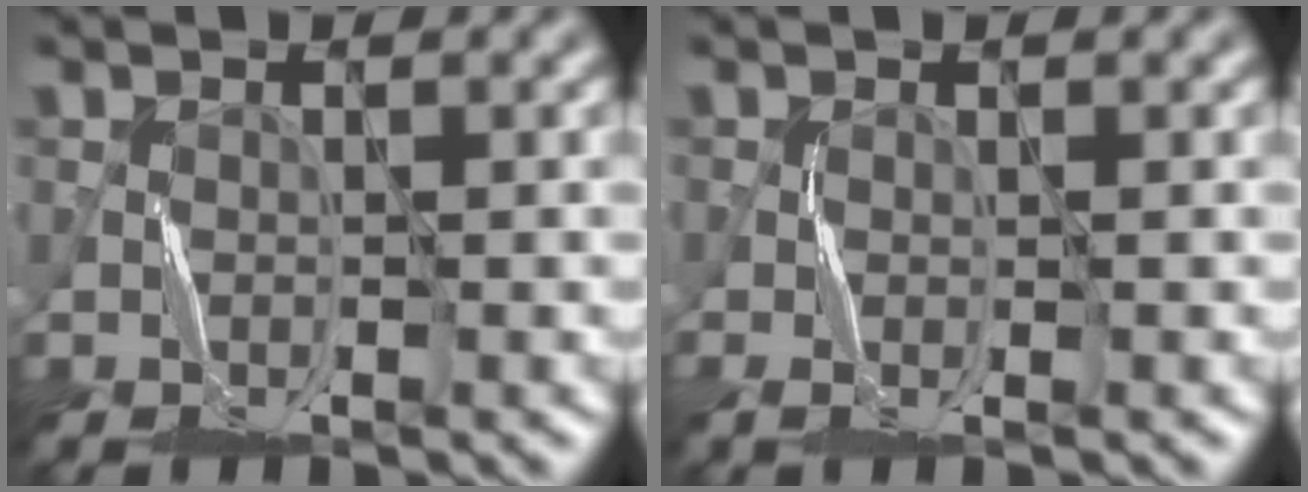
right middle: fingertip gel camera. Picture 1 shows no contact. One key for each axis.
{"total": 1.3, "fx": -0.5, "fy": 0.3, "fz": 1.2, "tx": -0.031, "ty": -0.004, "tz": -0.012}